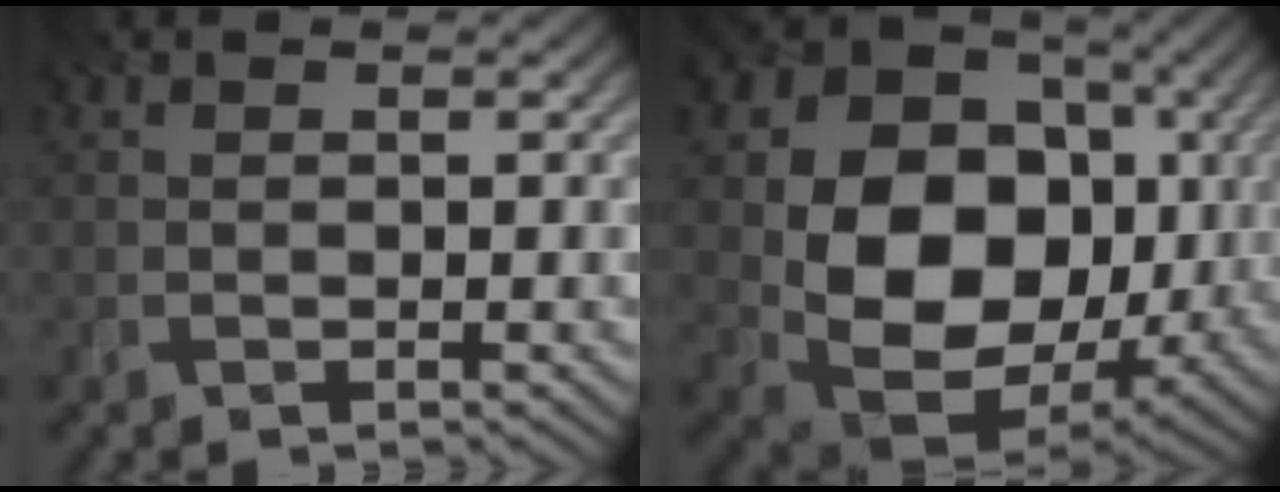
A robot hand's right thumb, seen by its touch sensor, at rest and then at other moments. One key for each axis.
{"total": 16.9, "fx": 0.0, "fy": 13.2, "fz": 10.5, "tx": -0.197, "ty": -0.049, "tz": 0.009}